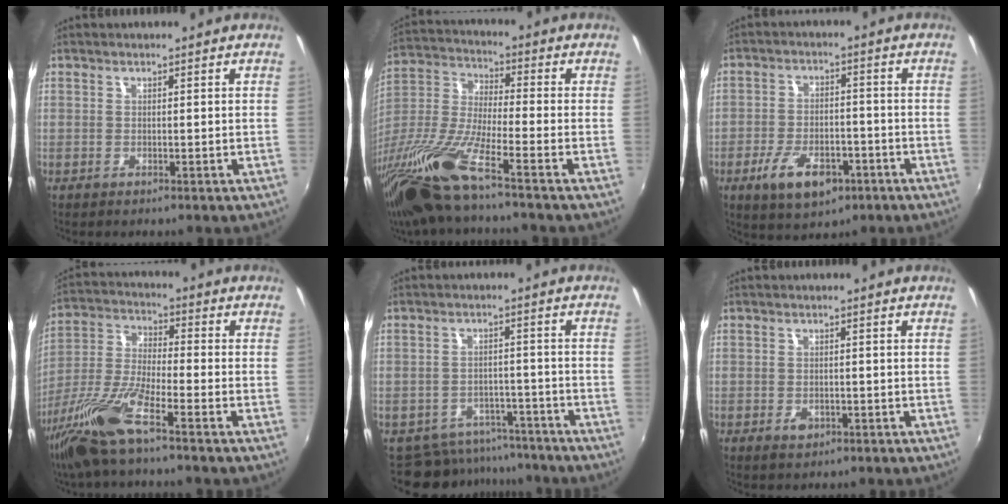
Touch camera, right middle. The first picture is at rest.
{"total": 15.8, "force": [-11.2, 0.7, 11.2], "torque": [-0.239, -0.029, -0.229]}
{"total": 10.4, "force": [-5.4, 5.4, 7.0], "torque": [-0.150, -0.007, -0.084]}
{"total": 12.9, "force": [-8.2, 1.9, 9.7], "torque": [-0.216, -0.017, -0.169]}
{"total": 9.6, "force": [-8.3, 4.6, 1.2], "torque": [-0.026, 0.015, -0.109]}
{"total": 2.3, "force": [-1.1, 1.6, 1.2], "torque": [-0.022, -0.004, -0.017]}